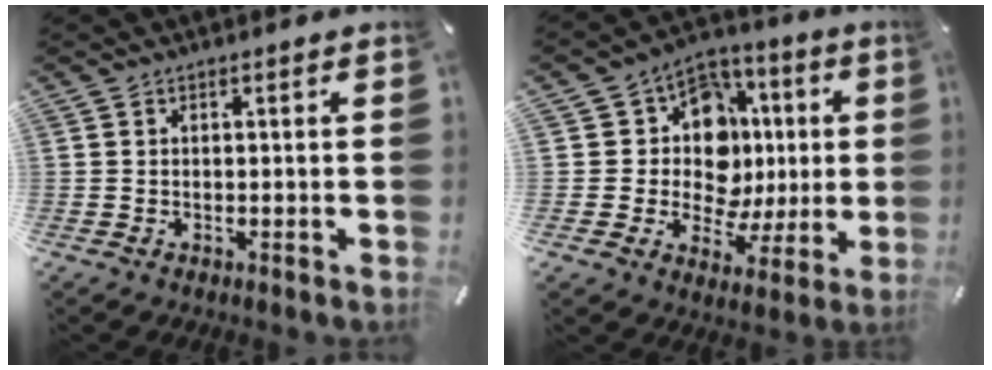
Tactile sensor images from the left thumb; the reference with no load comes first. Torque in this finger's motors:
{"motor_torque": [1.09, 1.90, 0.49, -0.40, 0.14]}